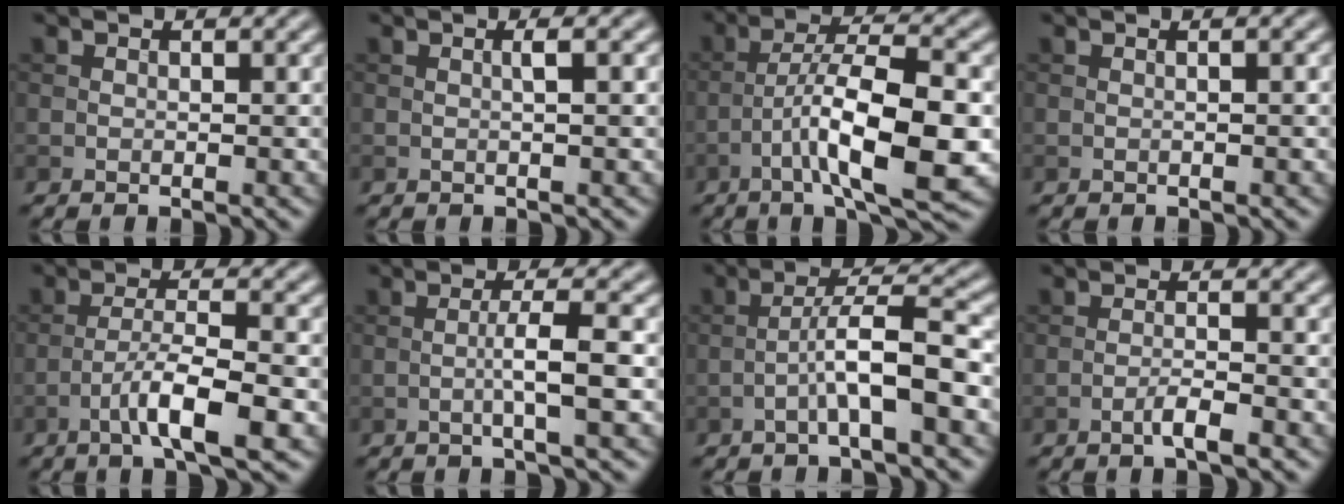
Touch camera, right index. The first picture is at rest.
{"total": 1.5, "force": [0.1, 0.2, 1.5], "torque": [-0.023, 0.006, 0.000]}
{"total": 9.9, "force": [-3.3, 2.3, 9.0], "torque": [-0.146, 0.012, -0.059]}
{"total": 1.5, "force": [0.2, 0.5, 1.4], "torque": [-0.017, 0.003, -0.005]}
{"total": 5.8, "force": [-2.7, 1.0, 5.0], "torque": [-0.086, 0.009, -0.049]}
{"total": 3.6, "force": [-0.5, 0.4, 3.5], "torque": [-0.056, 0.007, -0.018]}
{"total": 5.3, "force": [-2.0, 0.5, 4.9], "torque": [-0.083, 0.022, -0.039]}
{"total": 2.3, "force": [-1.2, 0.3, 2.0], "torque": [-0.032, 0.008, -0.029]}